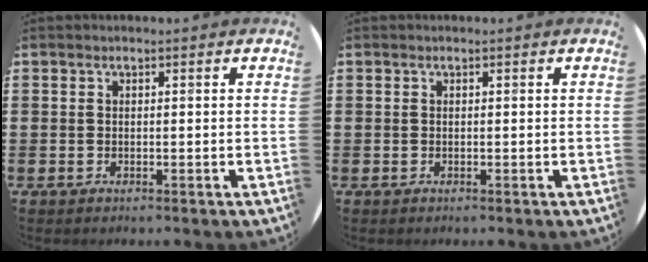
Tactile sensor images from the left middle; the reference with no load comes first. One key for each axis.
{"total": 0.0}